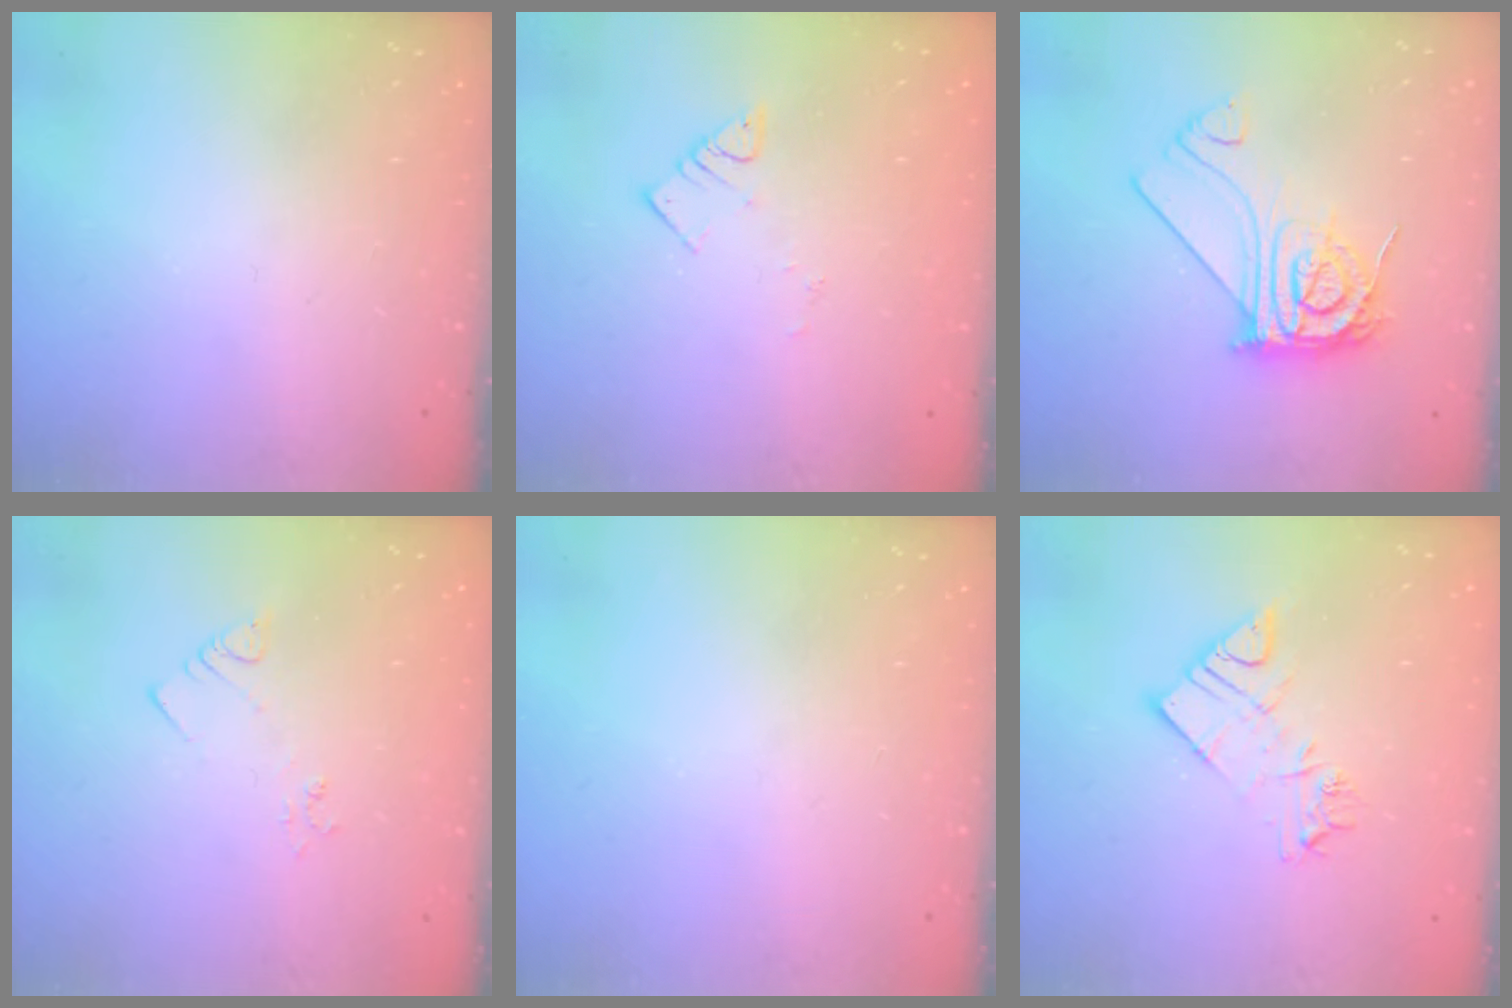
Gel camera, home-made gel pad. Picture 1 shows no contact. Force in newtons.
{"total": 3.6, "press": 3.6, "slide": 0.3}
{"total": 13.7, "press": 13.6, "slide": 1.2}
{"total": 2.4, "press": 2.4, "slide": 0.4}
{"total": 0.0}
{"total": 10.5, "press": 10.5, "slide": 1.0}